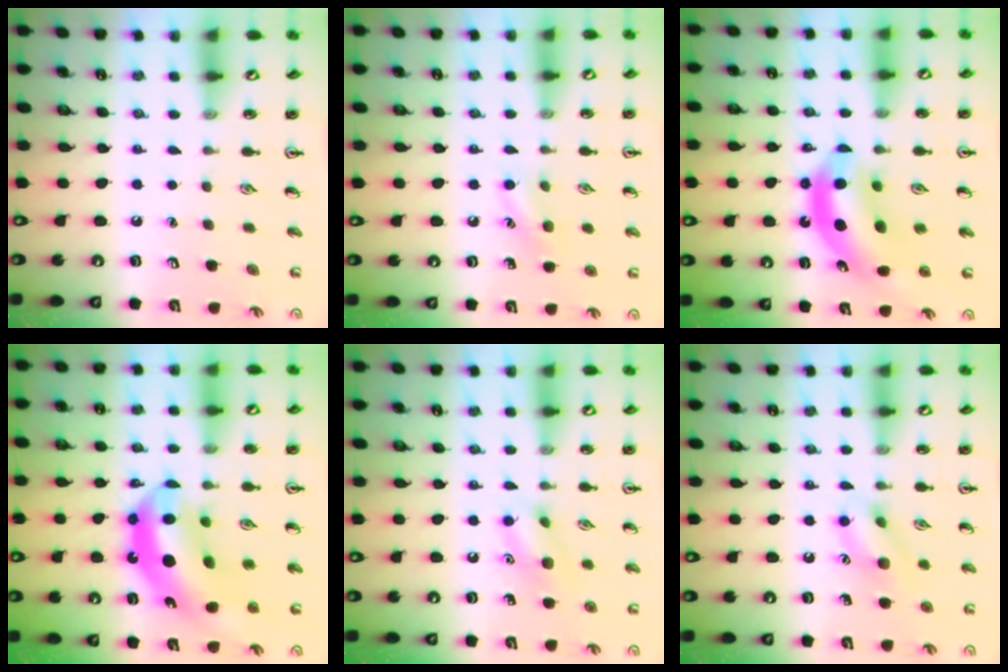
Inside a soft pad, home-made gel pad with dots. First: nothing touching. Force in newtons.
{"total": 8.0, "press": 7.8, "slide": 1.8}
{"total": 11.0, "press": 10.5, "slide": 3.4}
{"total": 14.0, "press": 13.3, "slide": 4.5}
{"total": 9.1, "press": 8.9, "slide": 1.5}
{"total": 9.3, "press": 9.3, "slide": 0.5}